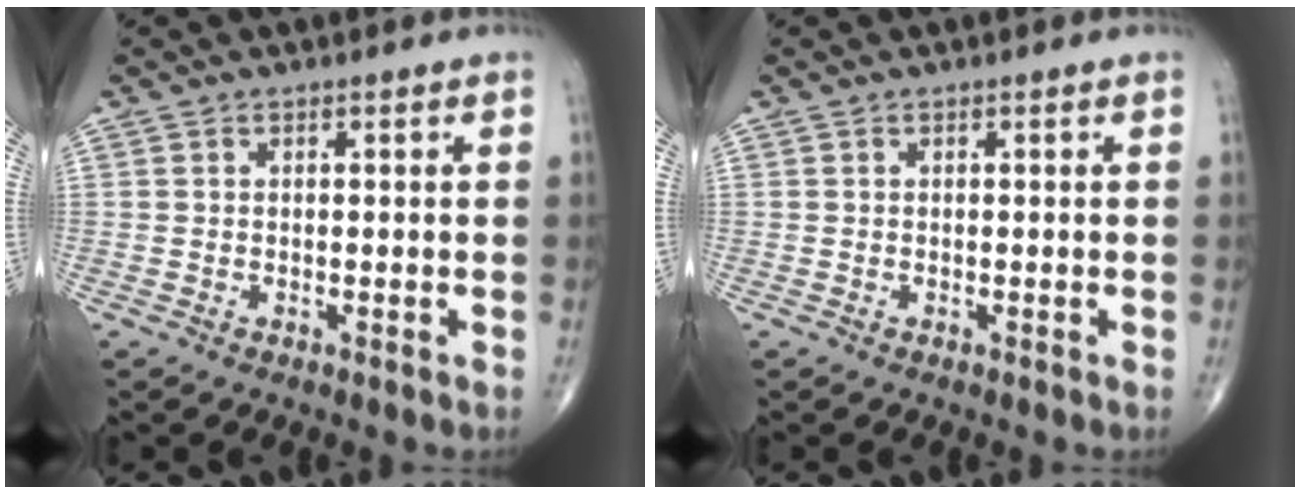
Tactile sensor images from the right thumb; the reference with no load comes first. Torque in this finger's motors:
{"motor_torque": [0.00, 0.00, 0.10, 0.10, 0.00]}